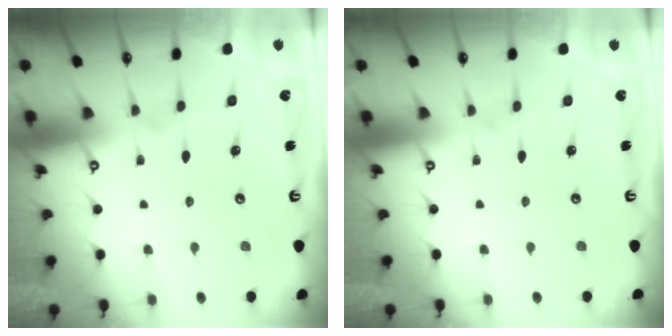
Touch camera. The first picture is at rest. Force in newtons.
{"total": 0.0}